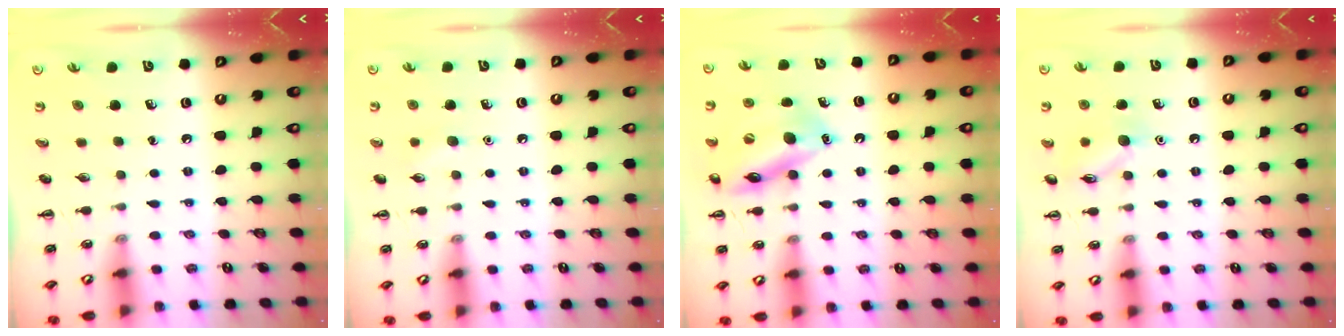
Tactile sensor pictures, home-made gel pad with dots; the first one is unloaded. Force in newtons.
{"total": 4.7, "press": 4.6, "slide": 1.3}
{"total": 16.1, "press": 16.0, "slide": 1.9}
{"total": 8.9, "press": 8.9, "slide": 0.5}